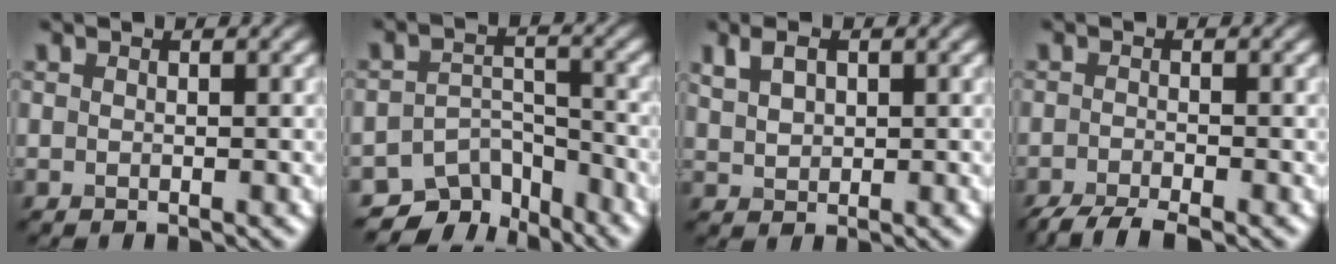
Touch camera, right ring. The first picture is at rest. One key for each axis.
{"total": 6.4, "fx": -5.2, "fy": 3.1, "fz": 1.8, "tx": -0.018, "ty": -0.014, "tz": -0.086}
{"total": 2.6, "fx": 1.3, "fy": 1.6, "fz": 1.6, "tx": -0.035, "ty": 0.002, "tz": 0.030}
{"total": 4.2, "fx": -3.4, "fy": 0.8, "fz": 2.4, "tx": -0.038, "ty": -0.007, "tz": -0.067}